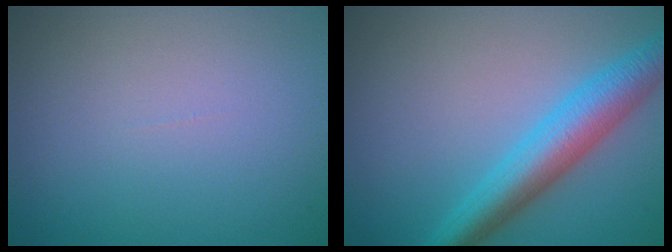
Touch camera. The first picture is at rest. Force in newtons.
{"total": 5.6, "press": 5.6, "slide": 0.1}